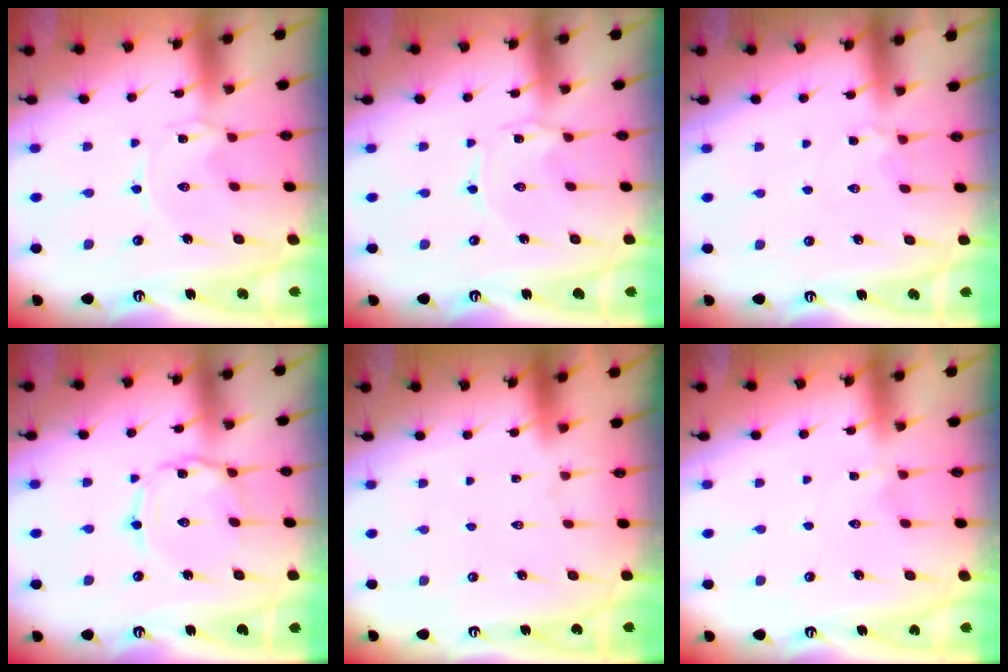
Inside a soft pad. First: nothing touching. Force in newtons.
{"total": 1.0, "press": 1.0, "slide": 0.2}
{"total": 2.9, "press": 2.9, "slide": 0.6}
{"total": 2.7, "press": 2.7, "slide": 0.2}
{"total": 1.6, "press": 1.6, "slide": 0.1}
{"total": 1.8, "press": 1.7, "slide": 0.2}